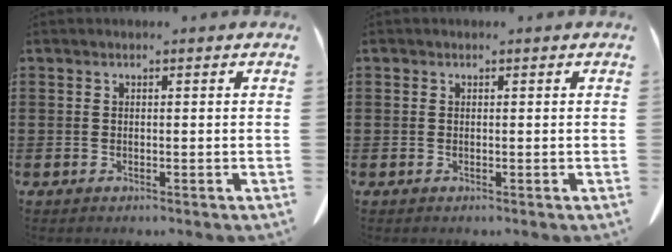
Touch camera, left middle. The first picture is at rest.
{"total": 0.0}